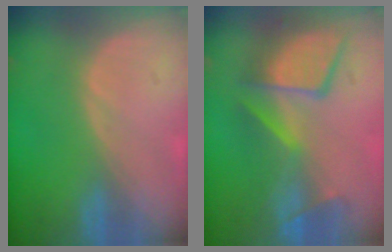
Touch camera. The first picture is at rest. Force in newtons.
{"total": 10.2, "press": 9.8, "slide": 2.9}